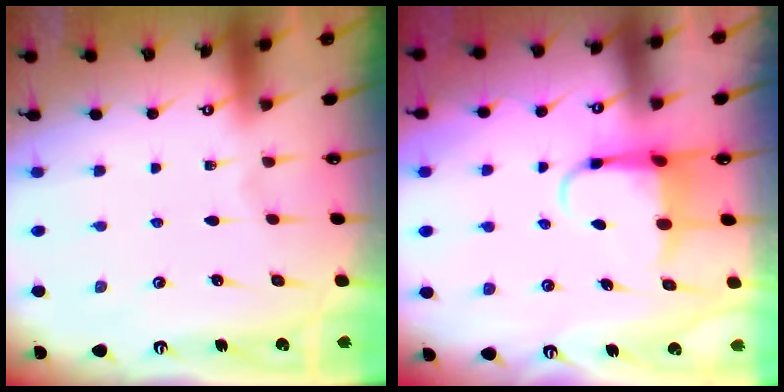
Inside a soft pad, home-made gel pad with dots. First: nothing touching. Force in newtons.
{"total": 5.2, "press": 5.1, "slide": 1.0}